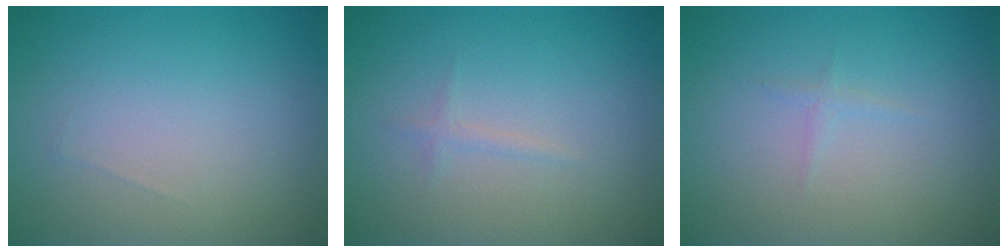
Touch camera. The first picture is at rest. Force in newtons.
{"total": 0.7, "press": 0.7, "slide": 0.1}
{"total": 1.0, "press": 0.9, "slide": 0.2}